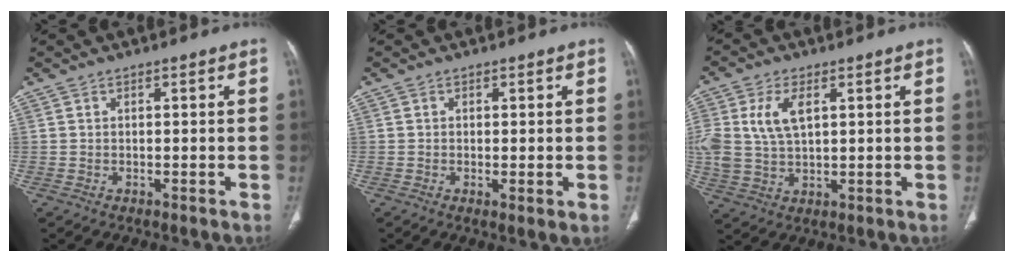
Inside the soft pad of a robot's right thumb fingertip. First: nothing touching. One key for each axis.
{"total": 1.9, "fx": -0.2, "fy": 0.5, "fz": 1.8, "tx": -0.038, "ty": -0.009, "tz": -0.005}
{"total": 8.9, "fx": 2.5, "fy": 5.0, "fz": 6.9, "tx": -0.152, "ty": 0.001, "tz": 0.054}